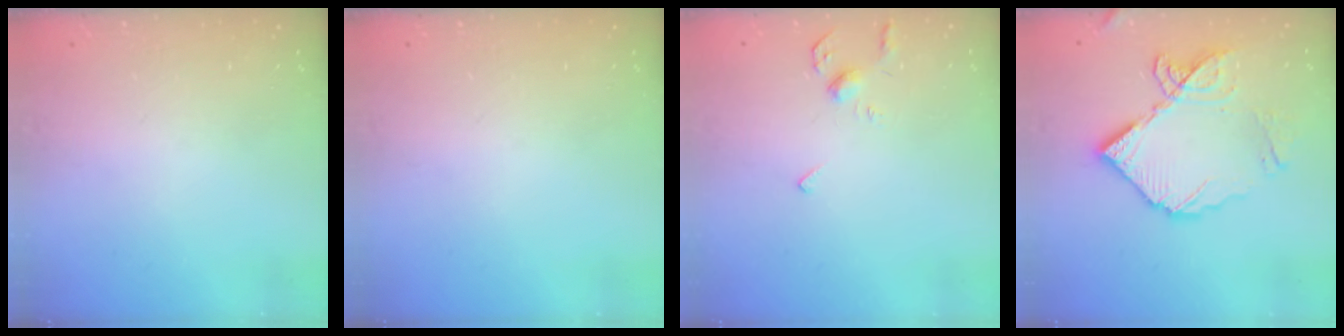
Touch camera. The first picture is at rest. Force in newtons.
{"total": 0.0}
{"total": 4.3, "press": 4.3, "slide": 0.8}
{"total": 14.1, "press": 14.0, "slide": 1.1}